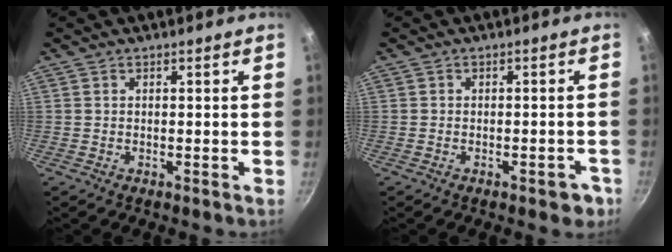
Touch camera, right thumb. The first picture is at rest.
{"total": 3.8, "force": [-2.0, 1.8, 2.7], "torque": [-0.016, 0.019, -0.017]}